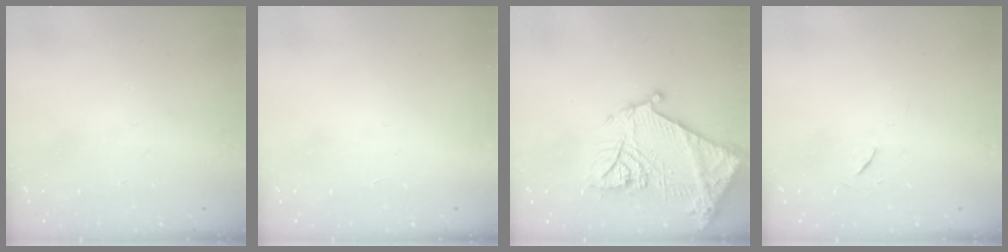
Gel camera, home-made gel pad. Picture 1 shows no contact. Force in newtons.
{"total": 1.5, "press": 1.5, "slide": 0.1}
{"total": 22.6, "press": 22.5, "slide": 2.0}
{"total": 5.7, "press": 5.2, "slide": 2.4}